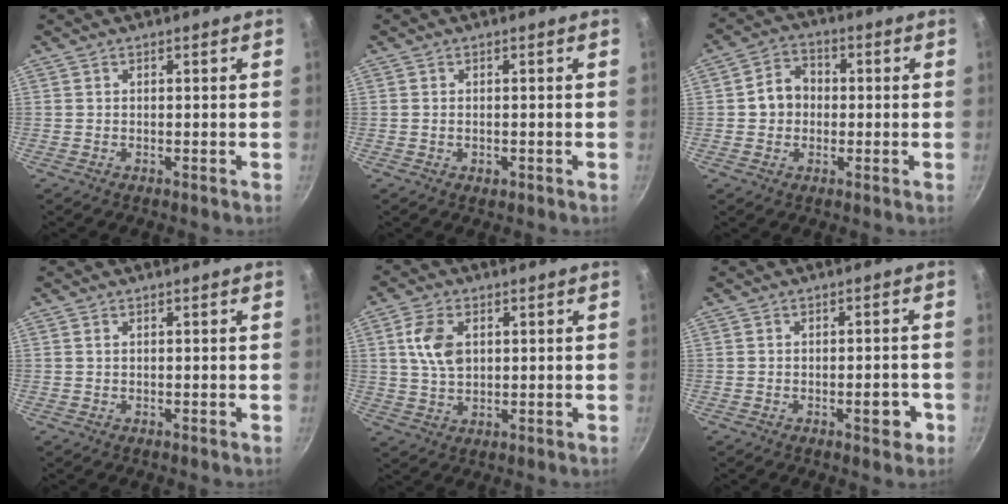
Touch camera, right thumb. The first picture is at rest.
{"total": 1.3, "force": [-0.3, 0.9, 0.9], "torque": [-0.013, 0.000, -0.004]}
{"total": 6.8, "force": [0.0, 5.8, 3.5], "torque": [-0.027, 0.015, -0.012]}
{"total": 0.0}
{"total": 7.6, "force": [1.9, 4.8, 5.5], "torque": [-0.097, -0.003, 0.035]}
{"total": 4.1, "force": [-1.6, 1.8, 3.3], "torque": [-0.021, 0.017, -0.020]}